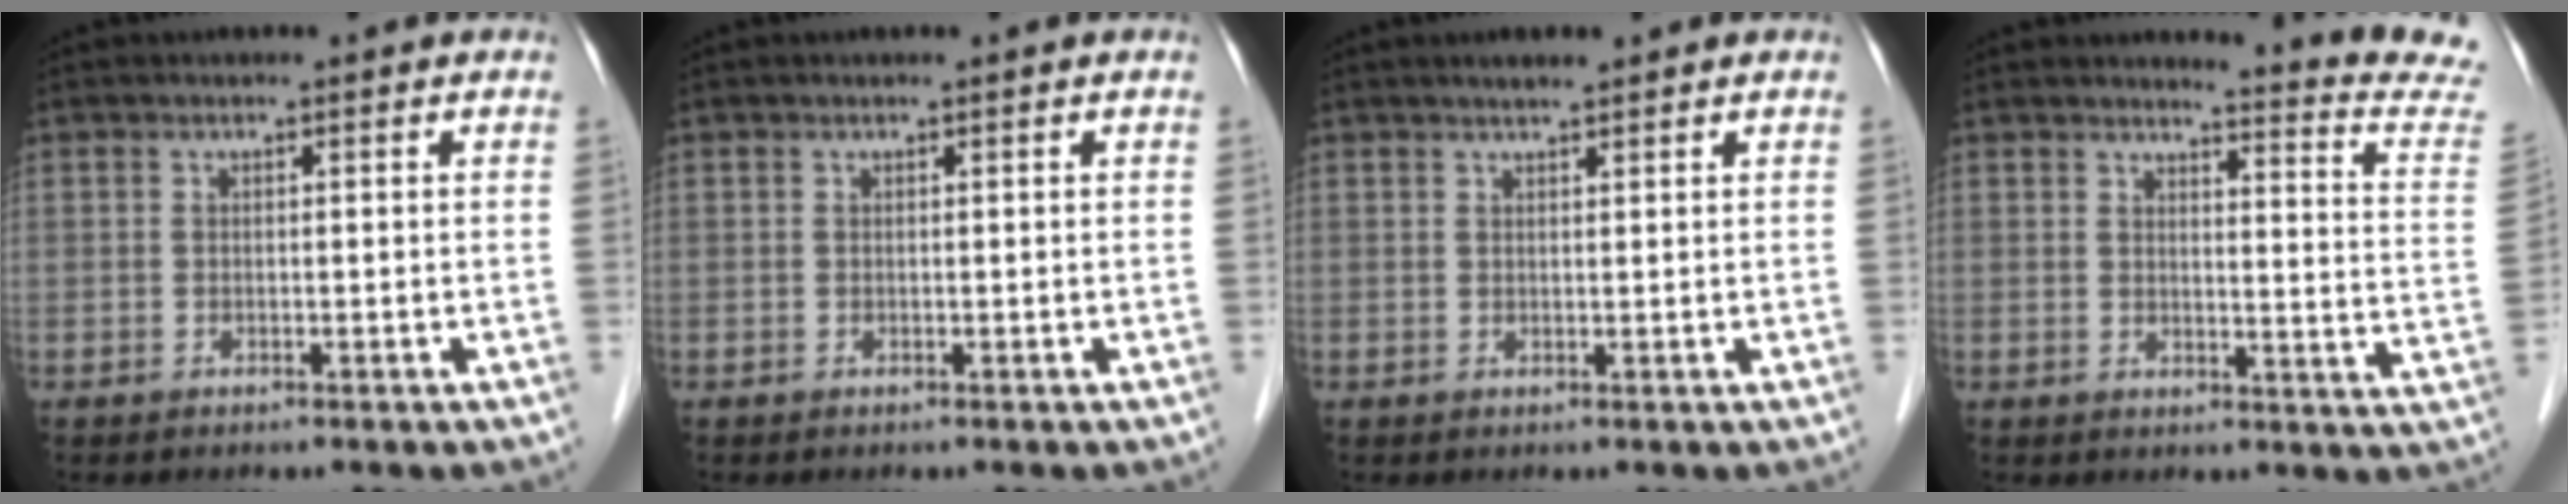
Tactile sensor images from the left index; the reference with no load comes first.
{"total": 0.0}
{"total": 2.0, "force": [1.6, 0.2, 1.1], "torque": [-0.022, 0.007, 0.028]}
{"total": 12.9, "force": [12.7, -1.4, 1.7], "torque": [-0.012, -0.121, 0.118]}